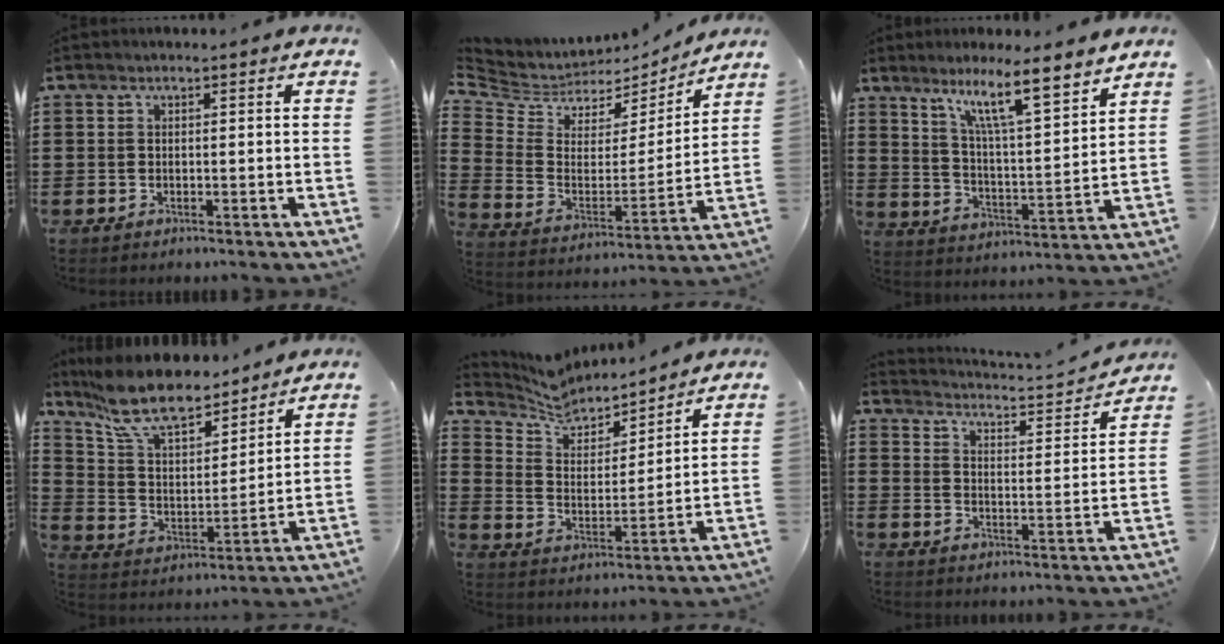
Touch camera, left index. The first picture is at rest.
{"total": 4.8, "force": [3.9, 2.7, 0.7], "torque": [-0.048, -0.032, 0.065]}
{"total": 10.5, "force": [7.9, 1.0, 6.8], "torque": [-0.131, -0.041, 0.130]}
{"total": 11.2, "force": [9.7, 2.9, 4.6], "torque": [-0.132, -0.045, 0.178]}
{"total": 6.2, "force": [5.8, 1.7, 1.3], "torque": [-0.059, -0.037, 0.100]}
{"total": 2.3, "force": [2.3, 0.0, 0.4], "torque": [-0.027, -0.028, 0.029]}